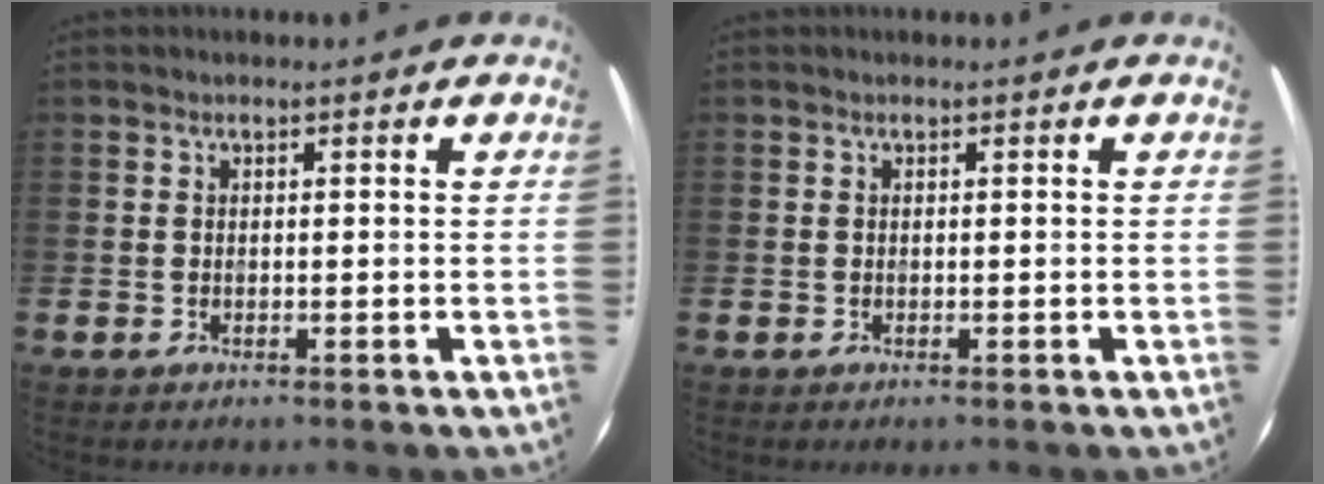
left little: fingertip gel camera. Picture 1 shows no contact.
{"total": 0.0}